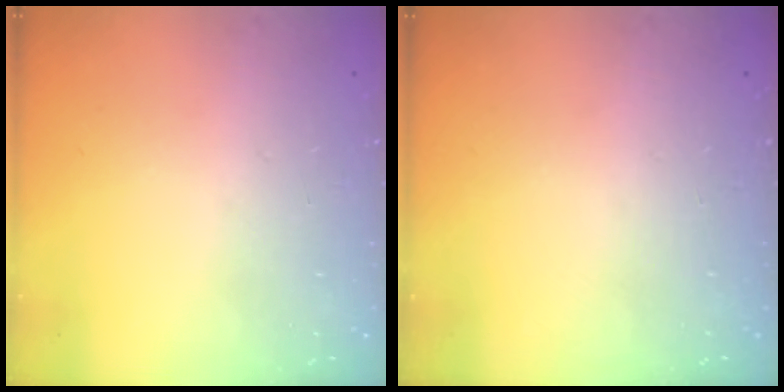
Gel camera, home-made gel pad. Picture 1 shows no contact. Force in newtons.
{"total": 0.0}